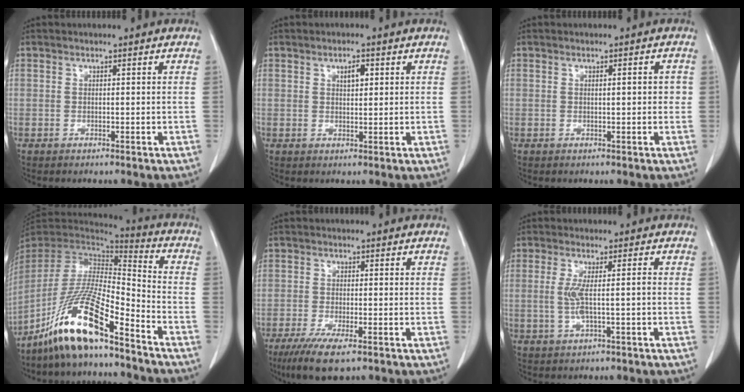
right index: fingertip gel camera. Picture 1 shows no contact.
{"total": 2.3, "force": [0.9, 0.9, 1.9], "torque": [-0.031, -0.002, 0.016]}
{"total": 1.9, "force": [0.2, 0.6, 1.8], "torque": [-0.023, 0.005, 0.003]}
{"total": 15.8, "force": [-11.2, 1.3, 11.2], "torque": [-0.219, -0.015, -0.211]}
{"total": 6.7, "force": [-4.3, 1.2, 5.0], "torque": [-0.091, -0.018, -0.071]}
{"total": 4.2, "force": [-0.5, 0.3, 4.1], "torque": [-0.085, 0.001, -0.004]}